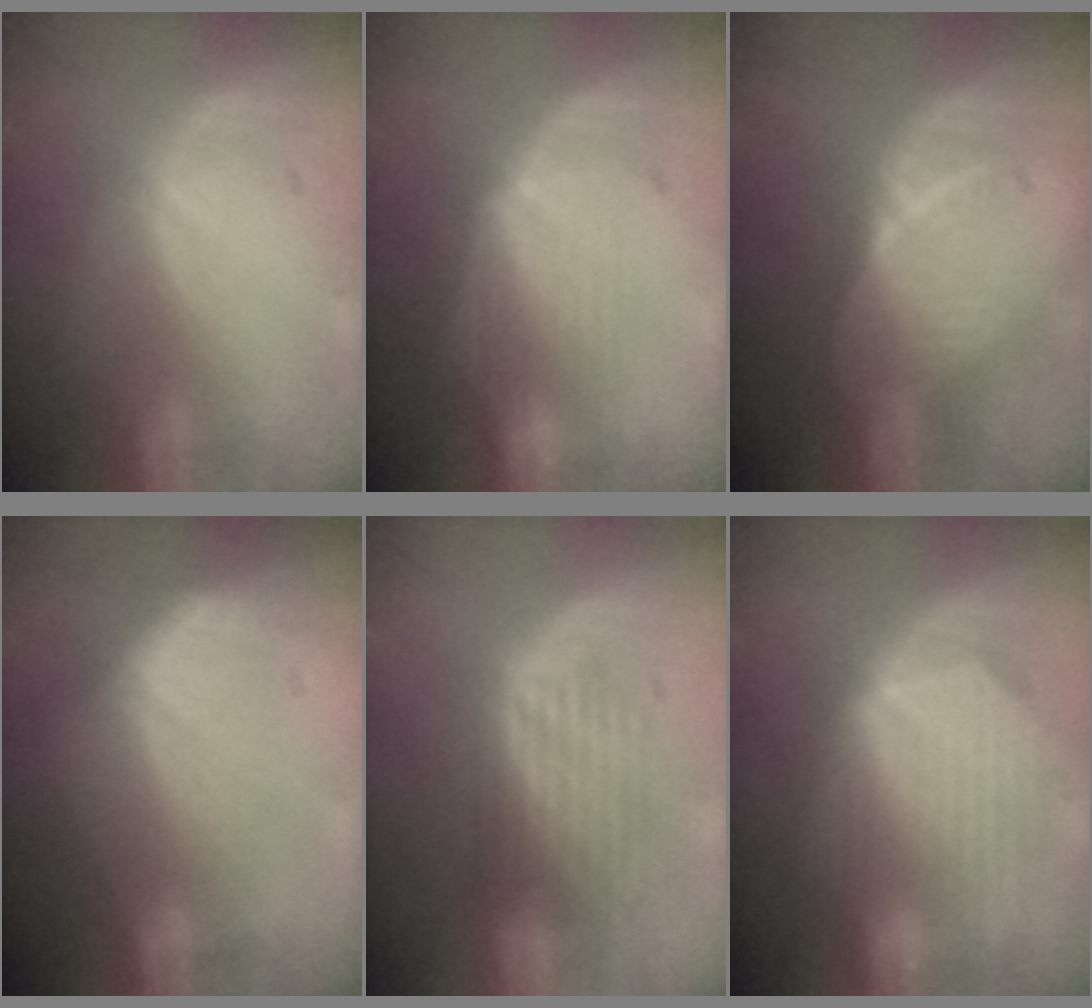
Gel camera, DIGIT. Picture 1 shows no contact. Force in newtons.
{"total": 7.0, "press": 6.5, "slide": 2.6}
{"total": 7.4, "press": 6.6, "slide": 3.4}
{"total": 7.4, "press": 6.4, "slide": 3.8}
{"total": 6.4, "press": 6.4, "slide": 0.6}
{"total": 10.4, "press": 9.1, "slide": 5.1}